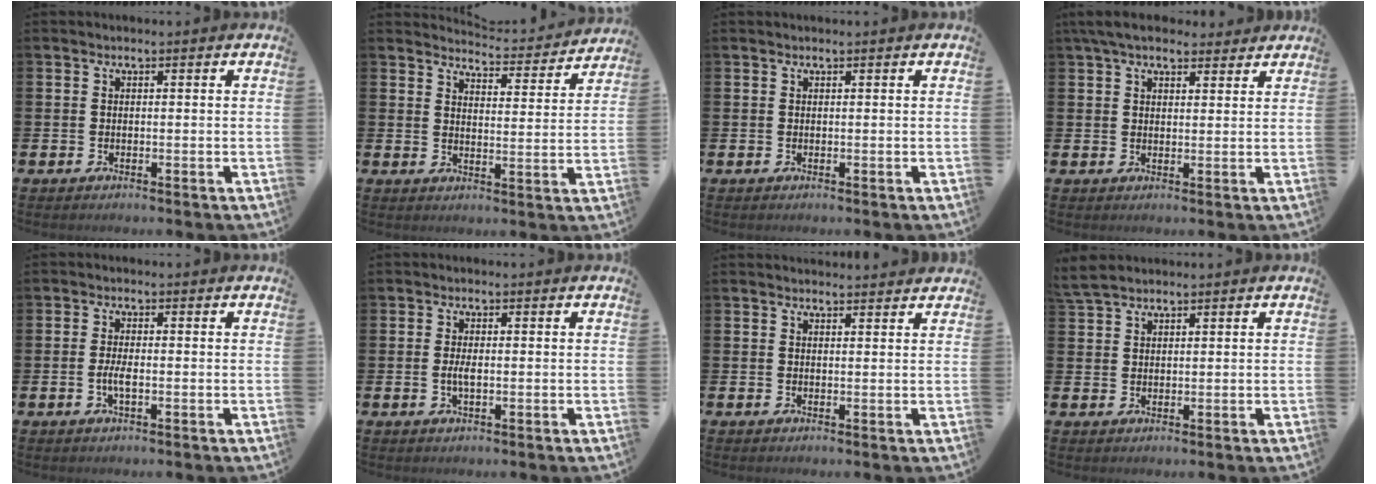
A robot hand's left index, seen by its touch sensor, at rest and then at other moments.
{"total": 4.5, "force": [4.5, 0.4, 0.5], "torque": [-0.014, -0.038, 0.073]}
{"total": 0.0}
{"total": 5.4, "force": [4.7, 1.9, 1.9], "torque": [-0.045, -0.011, 0.087]}
{"total": 2.2, "force": [-0.6, 0.6, 2.0], "torque": [-0.033, -0.001, -0.012]}
{"total": 1.8, "force": [-0.2, 0.6, 1.6], "torque": [-0.029, 0.000, -0.006]}
{"total": 1.7, "force": [1.7, 0.1, -0.1], "torque": [0.011, -0.012, 0.028]}
{"total": 3.2, "force": [2.9, 0.9, 1.1], "torque": [-0.025, -0.005, 0.054]}